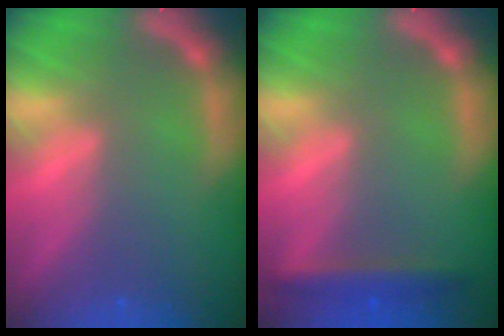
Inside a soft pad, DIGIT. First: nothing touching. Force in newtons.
{"total": 3.0}